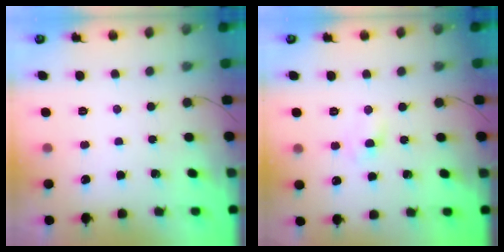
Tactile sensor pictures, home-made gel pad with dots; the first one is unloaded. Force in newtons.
{"total": 4.5, "press": 4.4, "slide": 1.3}